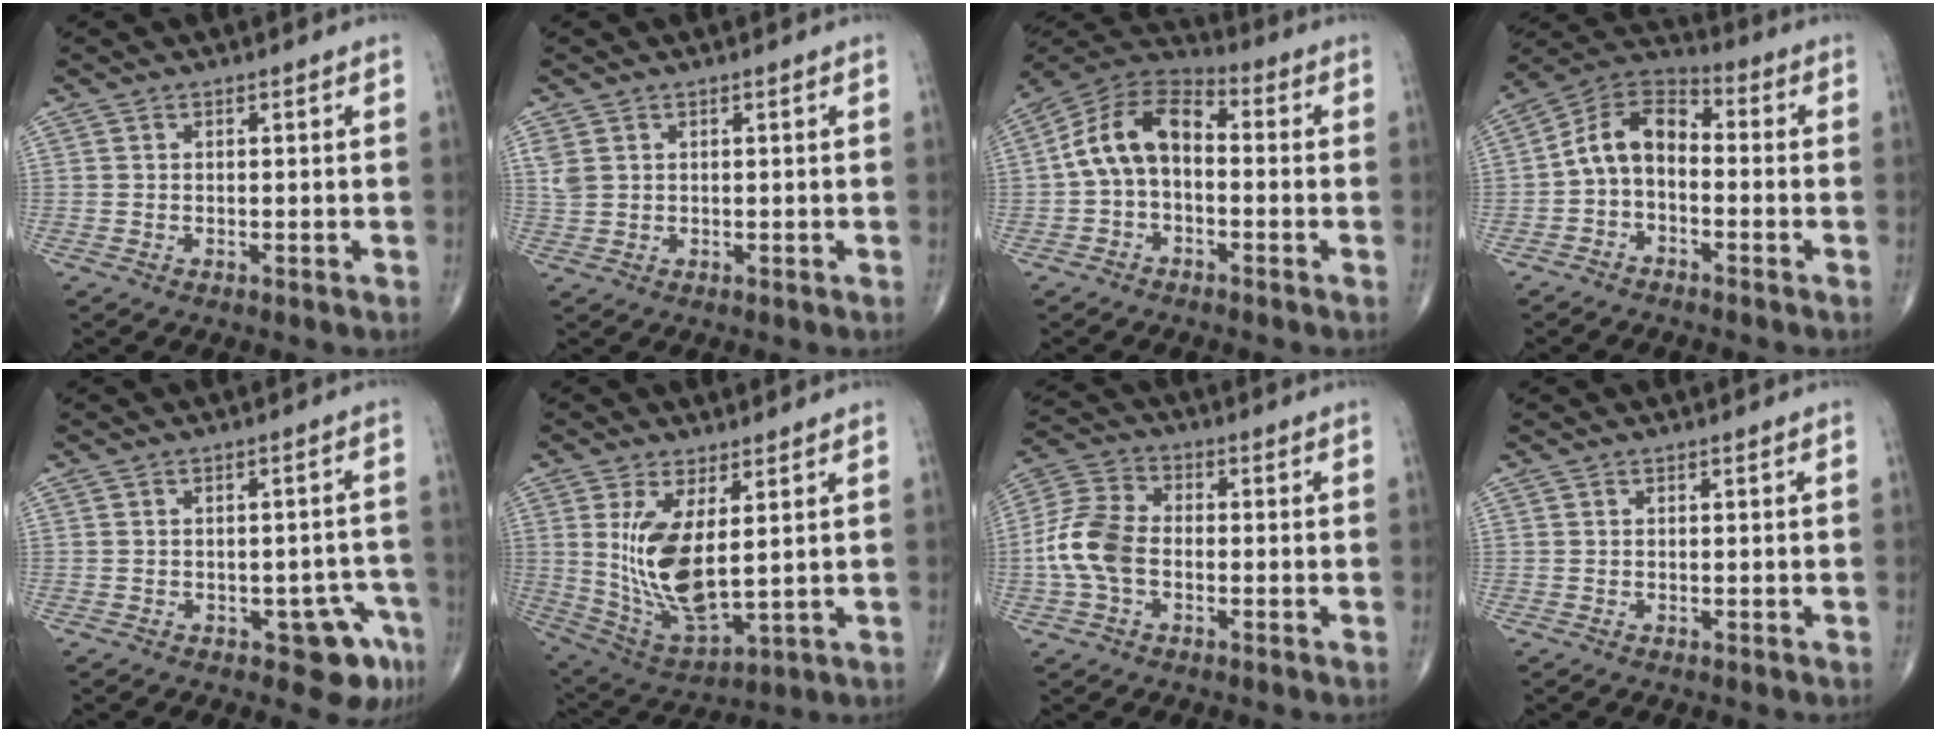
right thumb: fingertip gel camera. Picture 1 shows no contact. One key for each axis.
{"total": 2.4, "fx": 0.9, "fy": 1.8, "fz": 1.3, "tx": -0.032, "ty": 0.002, "tz": 0.026}
{"total": 11.3, "fx": -0.5, "fy": 7.0, "fz": 8.8, "tx": -0.153, "ty": 0.037, "tz": -0.025}
{"total": 9.5, "fx": -1.4, "fy": 6.0, "fz": 7.2, "tx": -0.118, "ty": 0.043, "tz": -0.045}
{"total": 6.7, "fx": -3.6, "fy": 3.2, "fz": 4.6, "tx": -0.026, "ty": 0.023, "tz": -0.040}
{"total": 13.4, "fx": 2.4, "fy": 5.4, "fz": 12.0, "tx": -0.237, "ty": -0.030, "tz": 0.067}
{"total": 10.1, "fx": -1.7, "fy": 6.6, "fz": 7.5, "tx": -0.158, "ty": 0.027, "tz": -0.044}
{"total": 0.0}